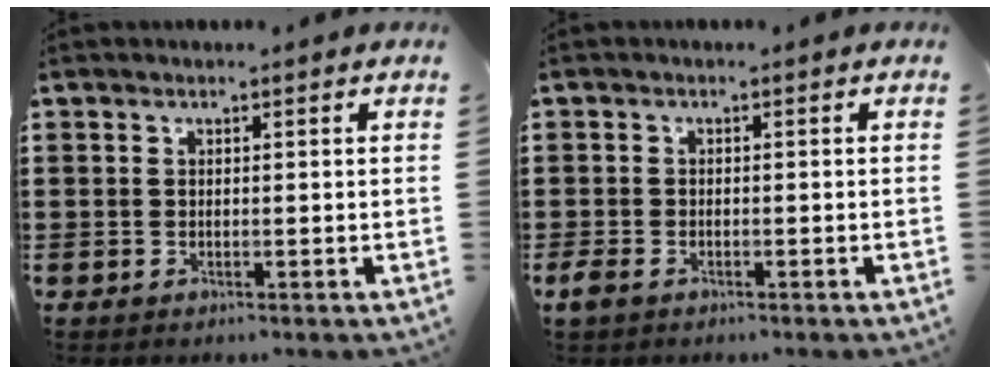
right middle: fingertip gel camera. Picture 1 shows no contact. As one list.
[{"total": 1.6, "force": [-1.0, 1.0, 0.7], "torque": [-0.030, -0.005, -0.025]}]